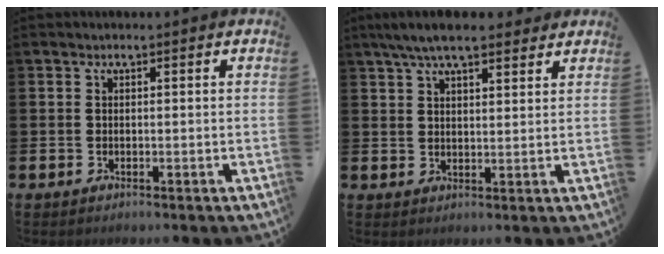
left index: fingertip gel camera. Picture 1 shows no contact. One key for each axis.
{"total": 6.1, "fx": 5.3, "fy": 1.4, "fz": 2.6, "tx": -0.062, "ty": -0.009, "tz": 0.097}